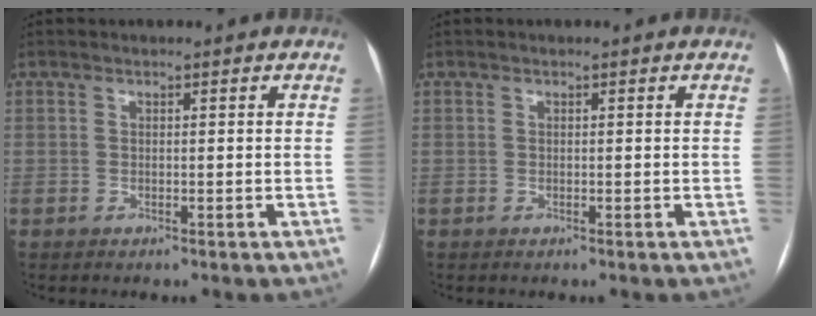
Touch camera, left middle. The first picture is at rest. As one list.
[{"total": 0.0}]